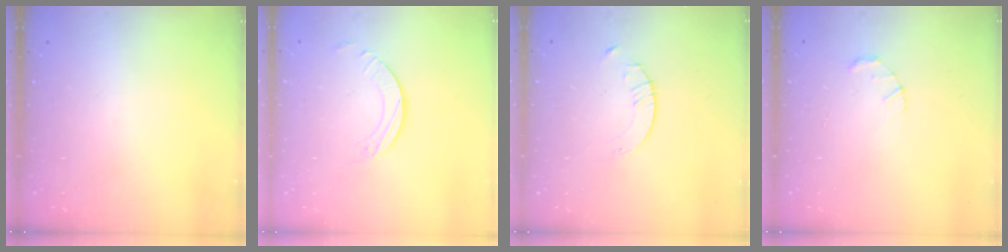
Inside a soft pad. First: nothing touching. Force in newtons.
{"total": 1.9, "press": 1.9, "slide": 0.1}
{"total": 1.6, "press": 1.6, "slide": 0.2}
{"total": 1.5, "press": 1.5, "slide": 0.3}